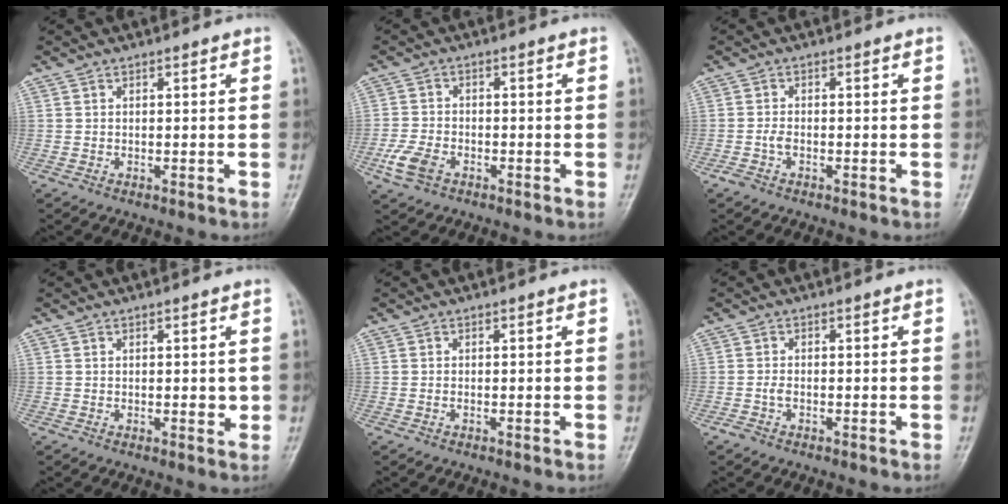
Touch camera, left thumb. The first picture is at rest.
{"total": 5.2, "force": [-2.8, 3.1, 3.1], "torque": [-0.076, 0.008, -0.057]}
{"total": 2.1, "force": [-1.2, 1.1, 1.4], "torque": [-0.040, 0.006, -0.026]}
{"total": 2.1, "force": [-0.1, 1.1, 1.8], "torque": [-0.012, -0.002, -0.003]}
{"total": 0.0}
{"total": 1.6, "force": [-0.9, 0.8, 1.1], "torque": [-0.031, 0.004, -0.021]}